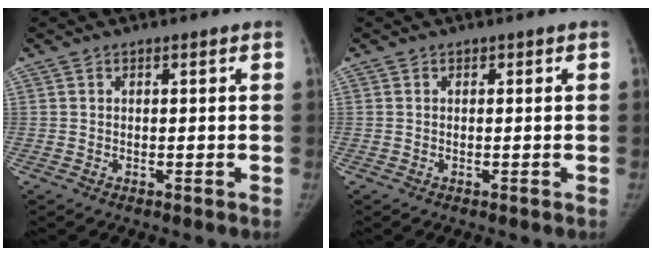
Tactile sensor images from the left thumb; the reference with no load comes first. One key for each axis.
{"total": 0.0}